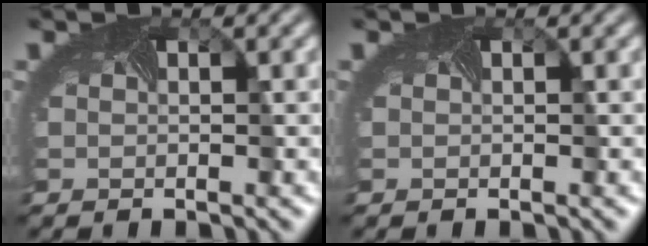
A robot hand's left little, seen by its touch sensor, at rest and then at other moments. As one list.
[{"total": 0.0}]